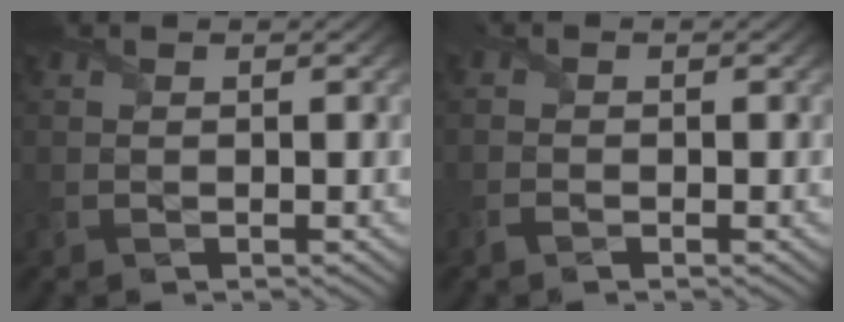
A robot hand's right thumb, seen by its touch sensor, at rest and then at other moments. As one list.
[{"total": 1.3, "force": [-0.9, 0.6, 0.7], "torque": [-0.018, 0.000, -0.023]}]